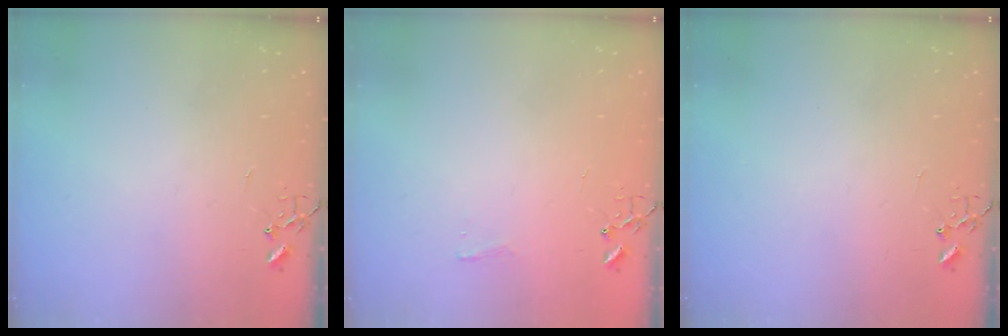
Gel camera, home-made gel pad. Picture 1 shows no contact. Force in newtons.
{"total": 3.4, "press": 3.4, "slide": 0.4}
{"total": 0.0}